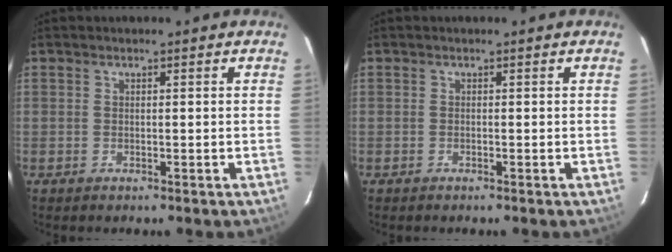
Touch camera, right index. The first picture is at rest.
{"total": 0.0}